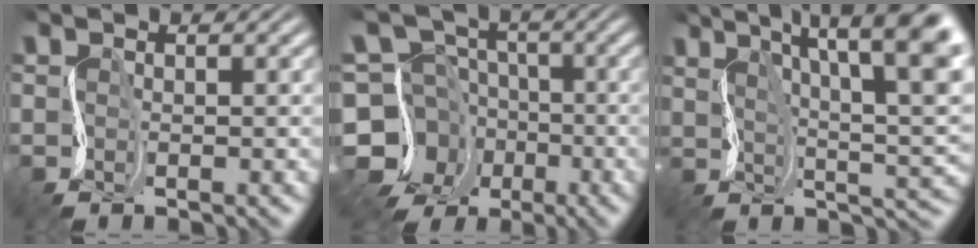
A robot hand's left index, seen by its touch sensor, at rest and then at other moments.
{"total": 10.6, "force": [-3.9, 9.5, 2.7], "torque": [-0.070, -0.005, -0.092]}
{"total": 12.9, "force": [5.8, 3.8, 10.9], "torque": [-0.151, 0.013, 0.085]}